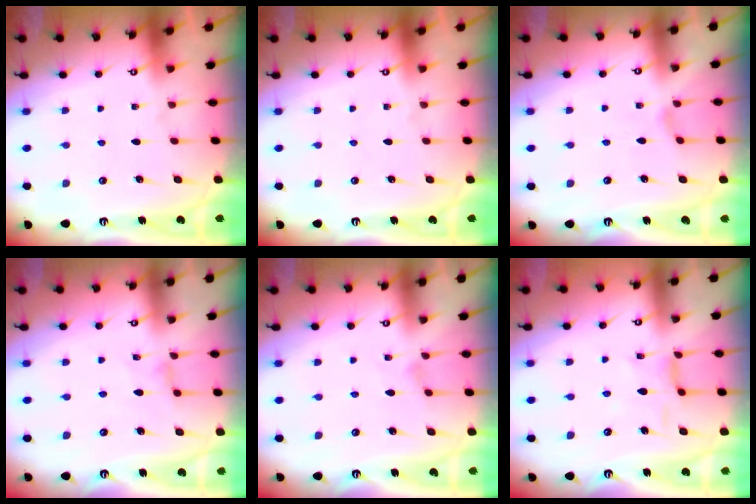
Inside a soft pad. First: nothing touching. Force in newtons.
{"total": 0.0}
{"total": 1.0, "press": 1.0, "slide": 0.2}
{"total": 1.4, "press": 1.3, "slide": 0.4}
{"total": 0.7, "press": 0.7, "slide": 0.2}
{"total": 6.4, "press": 6.4, "slide": 0.4}